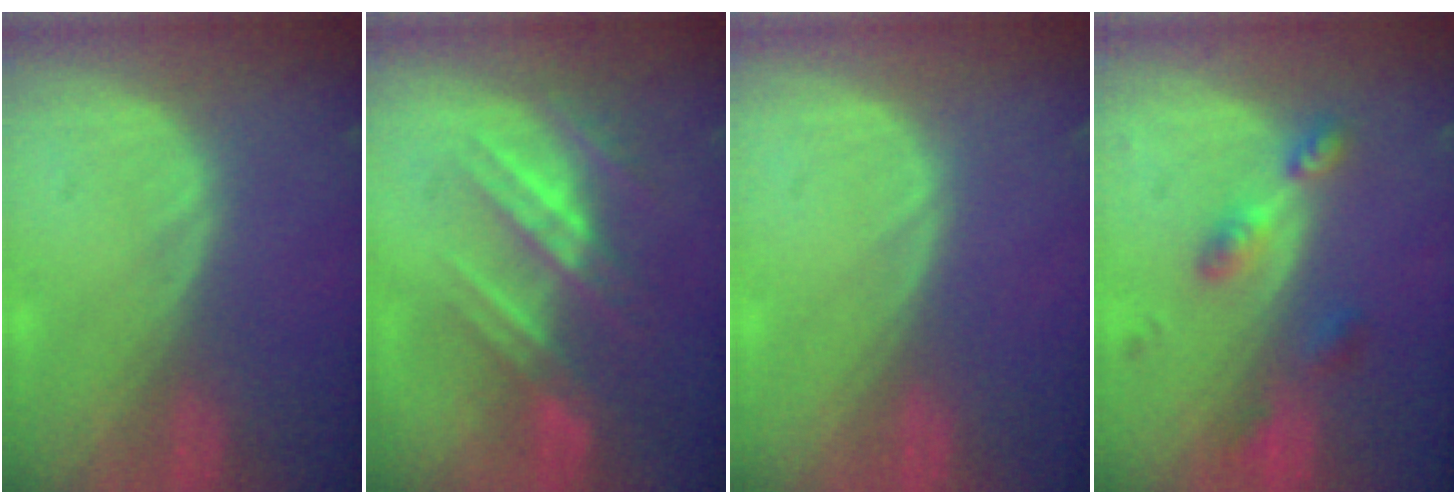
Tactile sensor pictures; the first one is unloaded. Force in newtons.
{"total": 7.8, "press": 7.2, "slide": 2.9}
{"total": 0.0}
{"total": 4.6, "press": 4.6, "slide": 0.6}